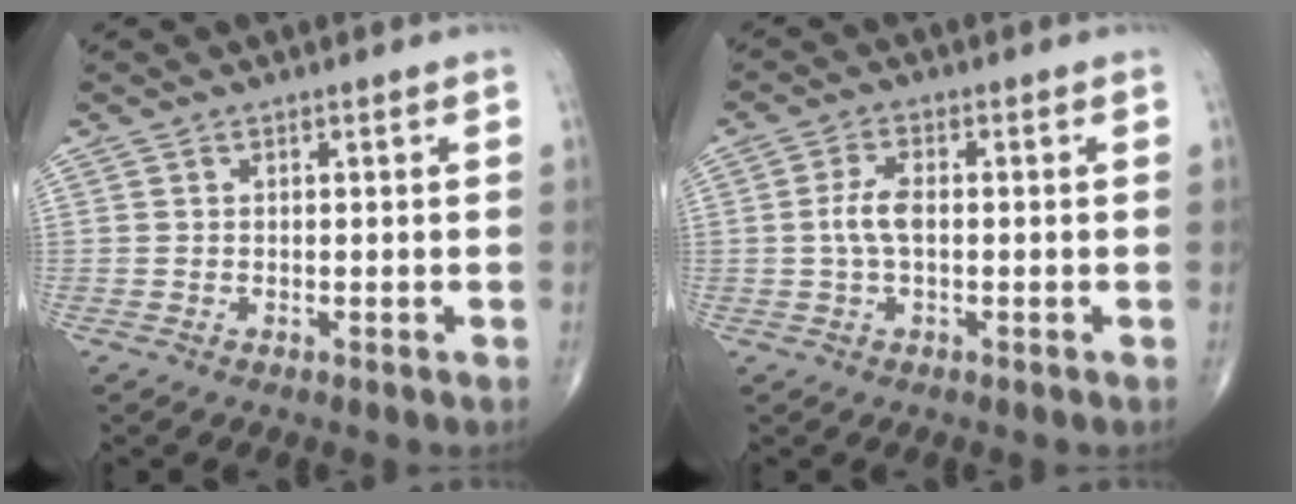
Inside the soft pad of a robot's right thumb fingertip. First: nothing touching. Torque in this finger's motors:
{"motor_torque": [1.07, 0.92, 0.96, 0.14, 0.03]}